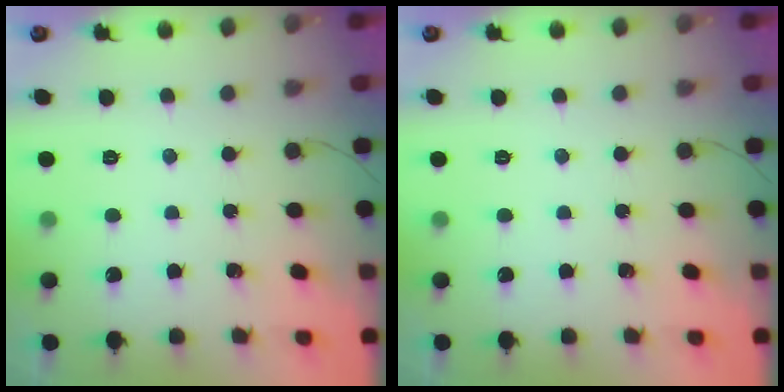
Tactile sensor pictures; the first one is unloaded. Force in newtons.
{"total": 0.0}